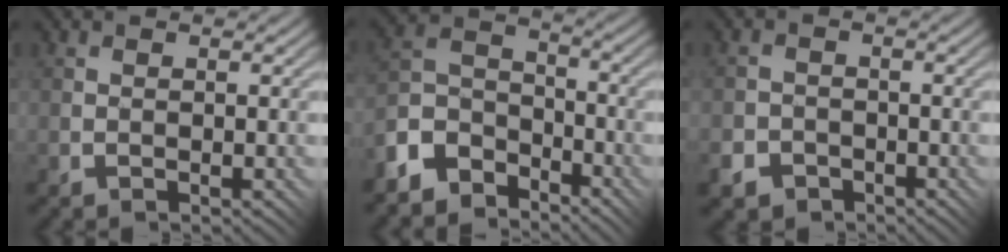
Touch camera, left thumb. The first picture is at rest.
{"total": 8.2, "force": [-6.3, 4.5, 2.6], "torque": [-0.065, 0.004, -0.144]}
{"total": 4.9, "force": [-3.1, 3.7, 0.8], "torque": [-0.011, -0.008, -0.062]}